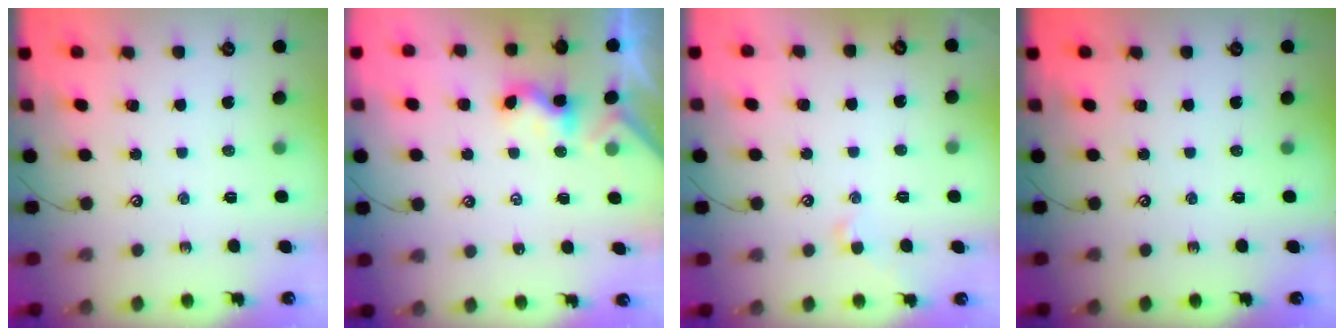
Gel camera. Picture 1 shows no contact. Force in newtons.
{"total": 2.3, "press": 2.3, "slide": 0.1}
{"total": 0.6, "press": 0.3, "slide": 0.5}
{"total": 0.0}